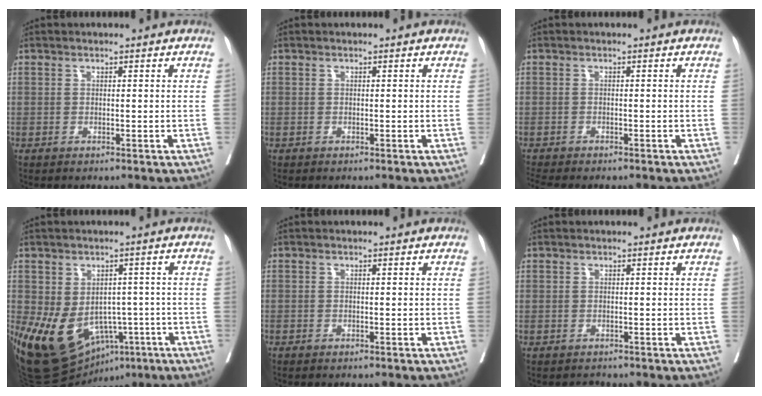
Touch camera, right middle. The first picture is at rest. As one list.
[{"total": 0.0}, {"total": 5.8, "force": [-5.2, 0.6, 2.6], "torque": [-0.034, -0.007, -0.078]}, {"total": 15.6, "force": [-6.6, 10.3, 9.6], "torque": [-0.180, -0.004, -0.081]}, {"total": 1.1, "force": [-0.9, -0.1, 0.6], "torque": [-0.006, 0.000, -0.008]}, {"total": 0.7, "force": [-0.4, 0.5, -0.3], "torque": [-0.001, 0.000, -0.008]}]